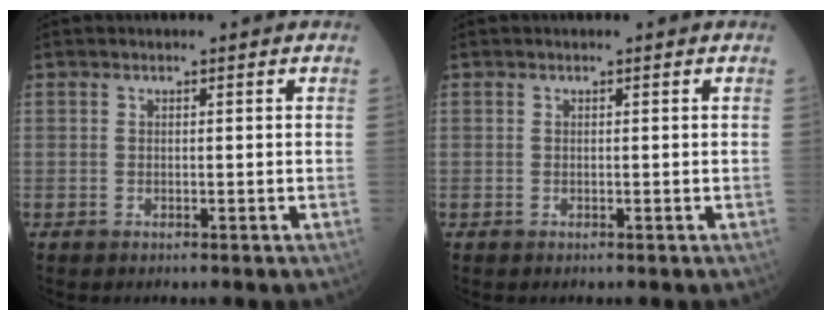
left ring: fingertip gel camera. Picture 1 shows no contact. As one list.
[{"total": 0.0}]